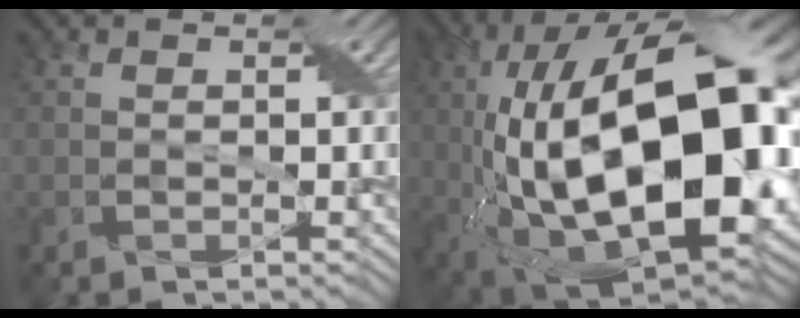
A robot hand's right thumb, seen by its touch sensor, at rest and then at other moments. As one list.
[{"total": 23.1, "force": [-1.4, 10.6, 20.5], "torque": [-0.389, 0.000, -0.033]}]